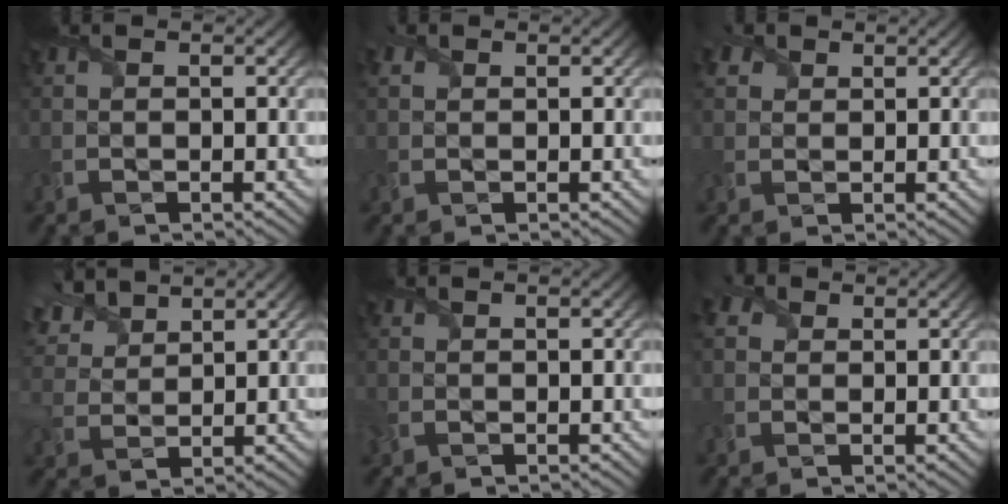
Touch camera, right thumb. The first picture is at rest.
{"total": 1.3, "force": [0.8, 0.9, 0.5], "torque": [-0.016, 0.006, 0.015]}
{"total": 2.3, "force": [1.4, 1.7, 0.7], "torque": [-0.021, 0.007, 0.026]}
{"total": 6.8, "force": [5.0, 3.4, 3.3], "torque": [-0.095, 0.020, 0.100]}
{"total": 1.2, "force": [-0.4, 1.0, 0.5], "torque": [-0.020, -0.004, -0.013]}
{"total": 3.0, "force": [1.2, 2.4, 1.3], "torque": [-0.039, 0.006, 0.017]}